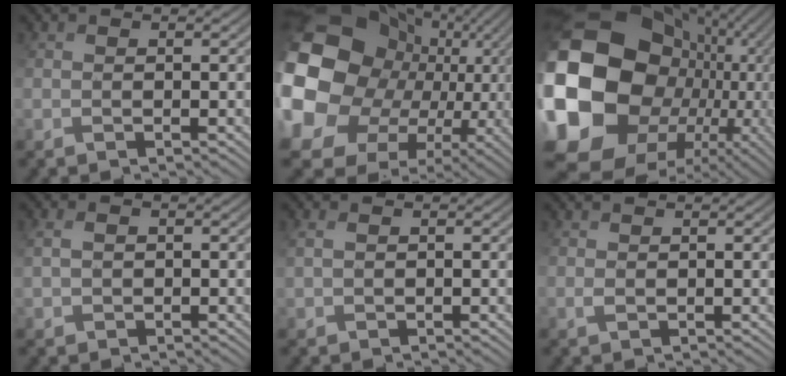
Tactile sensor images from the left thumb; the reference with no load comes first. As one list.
[{"total": 22.3, "force": [-1.5, 18.8, 12.0], "torque": [-0.281, -0.036, -0.036]}, {"total": 22.9, "force": [-3.8, 18.8, 12.5], "torque": [-0.273, -0.035, -0.055]}, {"total": 0.0}, {"total": 0.7, "force": [0.3, -0.4, -0.5], "torque": [0.017, 0.001, 0.010]}, {"total": 0.6, "force": [0.5, -0.1, 0.2], "torque": [-0.005, 0.004, 0.012]}]